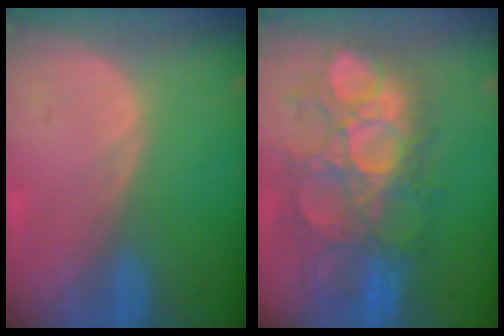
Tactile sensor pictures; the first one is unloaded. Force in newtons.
{"total": 11.2, "press": 10.8, "slide": 3.1}